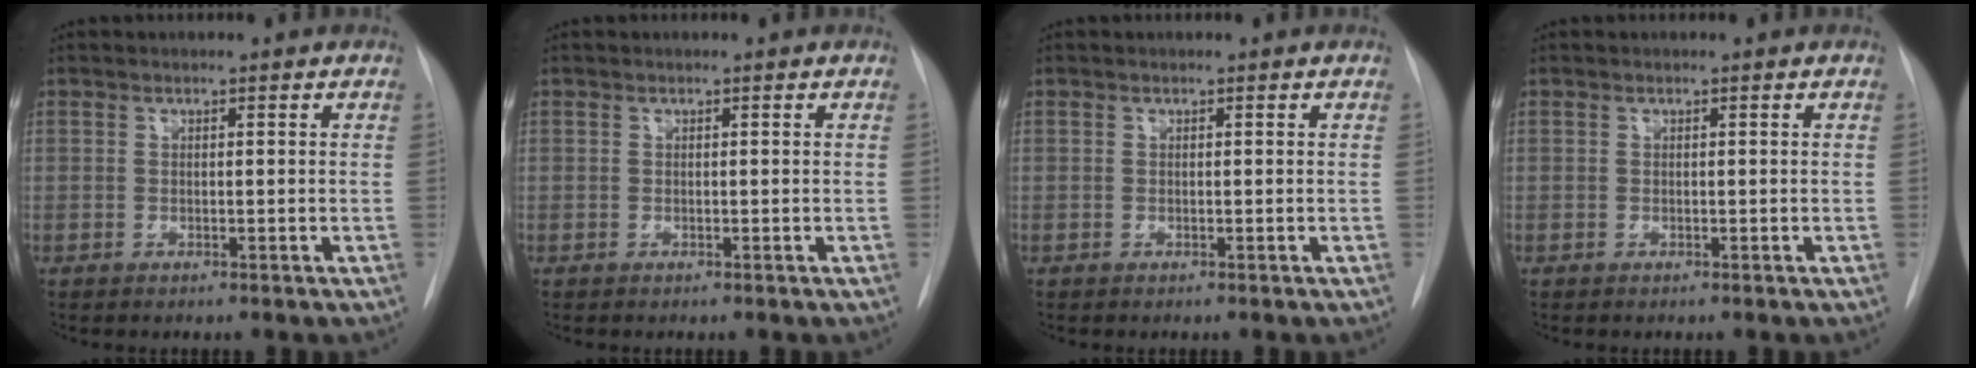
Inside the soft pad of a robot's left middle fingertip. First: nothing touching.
{"total": 0.0}
{"total": 0.0}
{"total": 0.0}